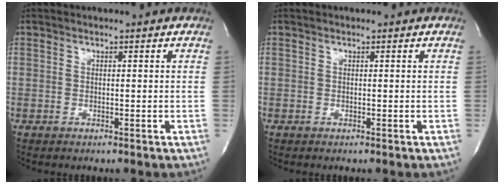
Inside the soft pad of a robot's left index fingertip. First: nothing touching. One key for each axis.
{"total": 0.0}